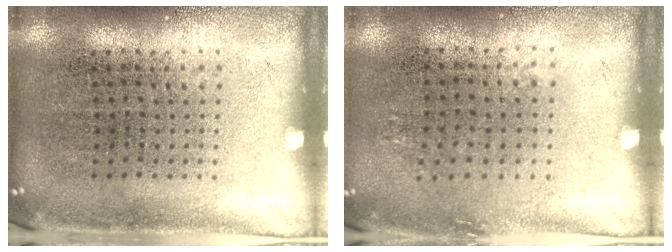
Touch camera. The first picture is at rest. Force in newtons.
{"total": 0.8, "press": 0.7, "slide": 0.4}